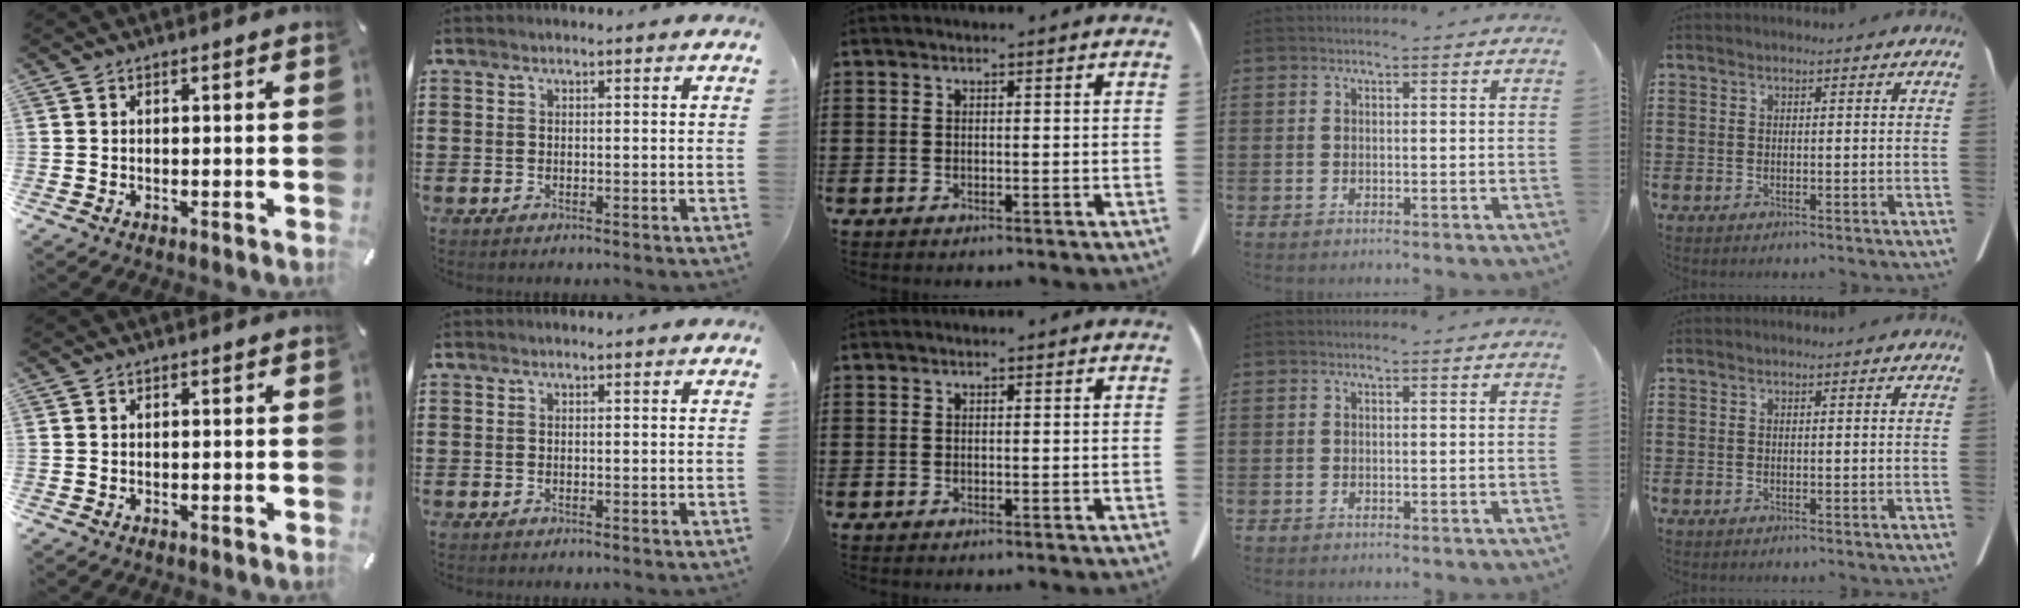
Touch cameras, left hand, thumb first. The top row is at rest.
{}